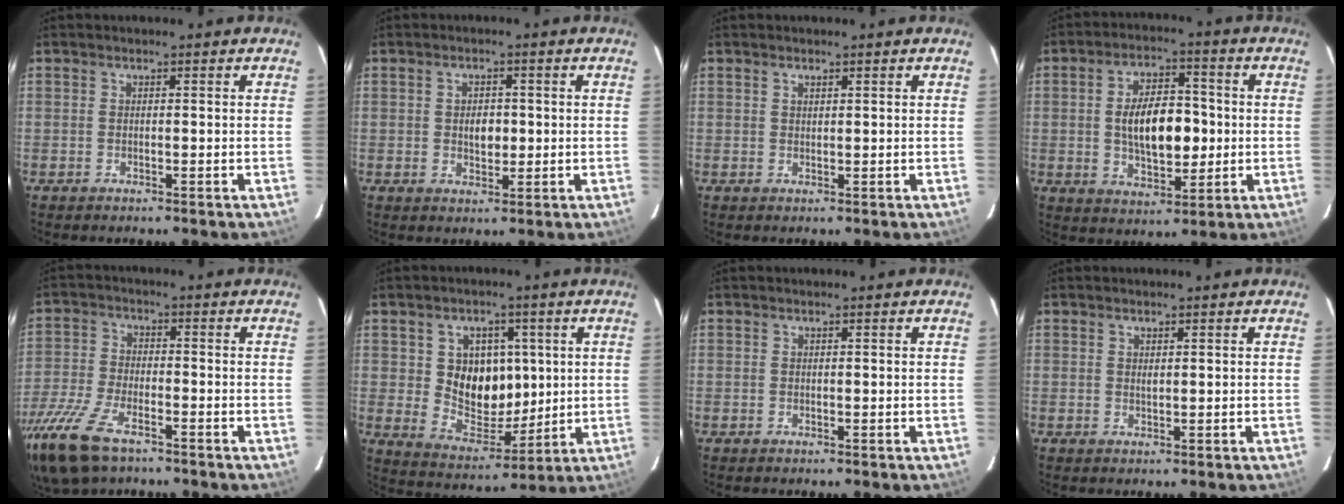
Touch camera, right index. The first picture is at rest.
{"total": 3.5, "force": [0.0, 2.4, 2.6], "torque": [-0.042, 0.003, 0.002]}
{"total": 0.9, "force": [0.7, 0.4, 0.4], "torque": [-0.004, 0.002, 0.012]}
{"total": 11.9, "force": [-0.3, 6.1, 10.3], "torque": [-0.182, 0.011, 0.004]}
{"total": 16.3, "force": [-11.0, 6.7, 9.9], "torque": [-0.239, -0.043, -0.216]}
{"total": 11.0, "force": [1.9, 9.1, 6.0], "torque": [-0.113, 0.003, 0.052]}
{"total": 0.0}
{"total": 0.7, "force": [0.4, 0.3, 0.5], "torque": [-0.011, 0.002, 0.007]}